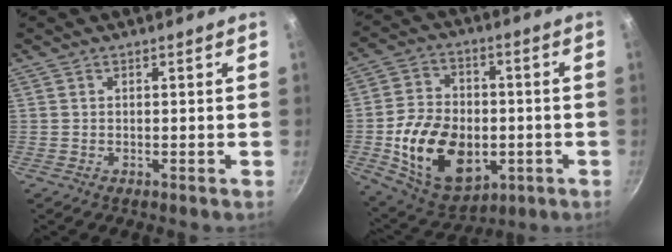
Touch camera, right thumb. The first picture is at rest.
{"total": 19.5, "force": [-3.7, 13.6, 13.5], "torque": [-0.213, 0.015, -0.047]}